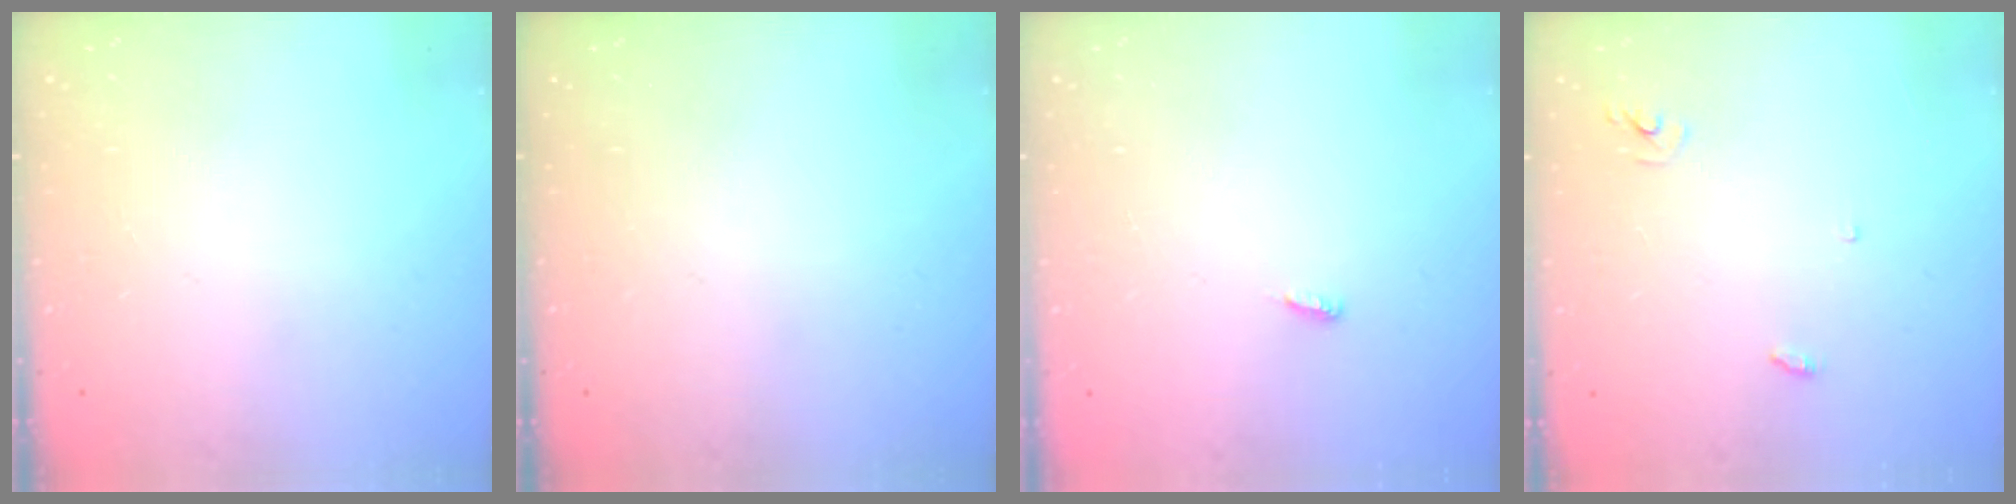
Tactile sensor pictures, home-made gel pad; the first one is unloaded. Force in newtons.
{"total": 0.0}
{"total": 3.6, "press": 3.4, "slide": 1.0}
{"total": 2.9, "press": 2.9, "slide": 0.2}